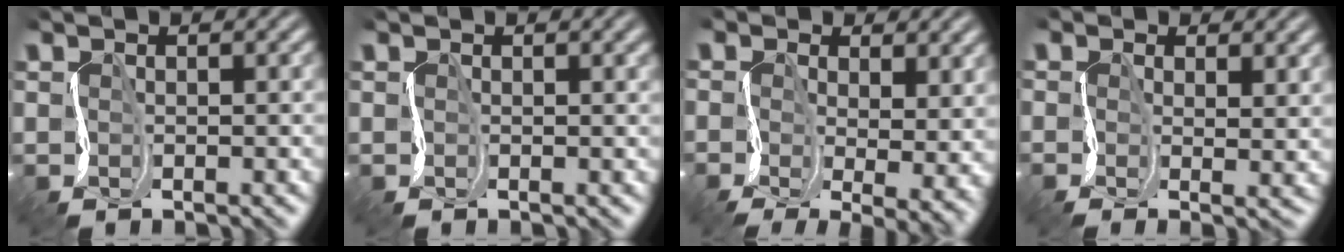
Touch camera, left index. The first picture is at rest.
{"total": 2.3, "force": [1.2, 0.9, 1.8], "torque": [-0.030, 0.013, 0.008]}
{"total": 2.6, "force": [-0.6, 0.5, 2.5], "torque": [-0.032, -0.020, -0.019]}
{"total": 1.4, "force": [0.1, -1.0, -0.9], "torque": [0.020, -0.013, -0.004]}